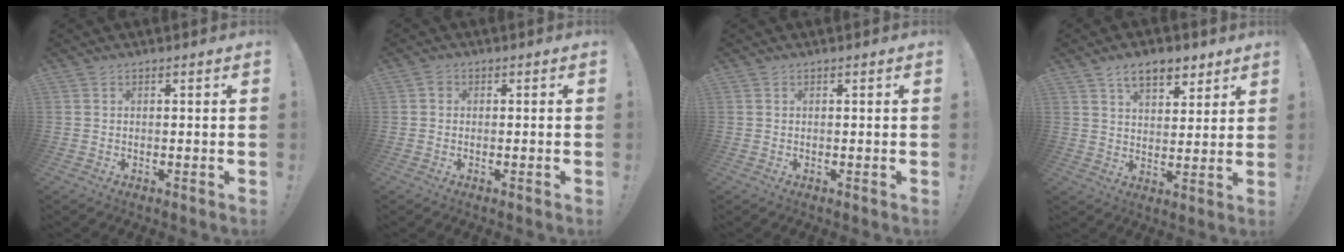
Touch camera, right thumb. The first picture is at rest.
{"total": 0.9, "force": [-0.2, 0.7, 0.5], "torque": [-0.010, 0.004, -0.004]}
{"total": 0.0}
{"total": 9.3, "force": [5.9, 5.1, 5.1], "torque": [-0.073, -0.023, 0.107]}